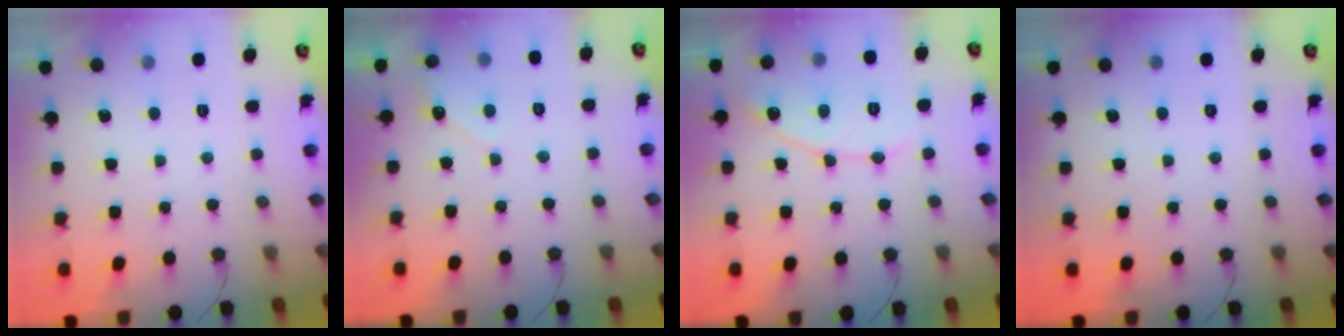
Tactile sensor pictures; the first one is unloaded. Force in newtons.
{"total": 5.3, "press": 5.3, "slide": 0.4}
{"total": 8.7, "press": 8.7, "slide": 0.9}
{"total": 0.0}